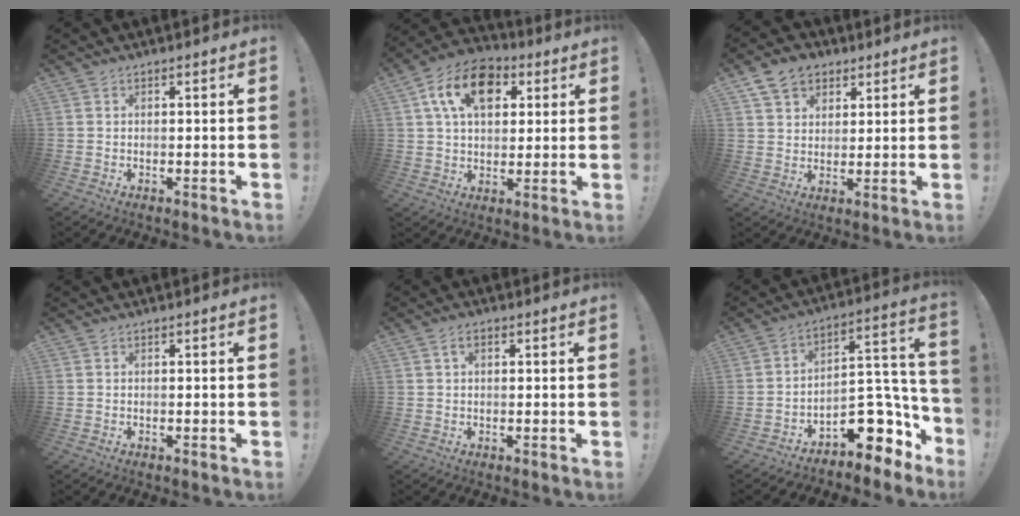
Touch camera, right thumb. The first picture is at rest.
{"total": 15.5, "force": [5.7, 10.4, 10.0], "torque": [-0.157, -0.004, 0.106]}
{"total": 9.2, "force": [5.2, 6.8, 3.3], "torque": [-0.052, -0.022, 0.103]}
{"total": 0.0}
{"total": 2.7, "force": [1.0, 1.6, 1.9], "torque": [-0.034, 0.004, 0.016]}
{"total": 14.2, "force": [-7.8, 8.0, 8.8], "torque": [-0.080, 0.040, -0.115]}